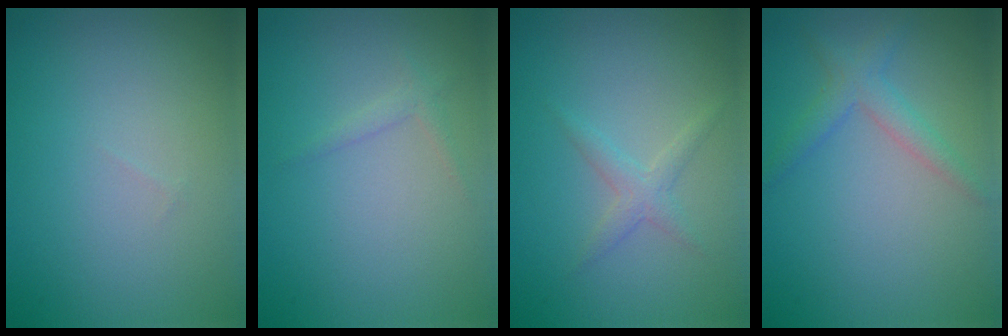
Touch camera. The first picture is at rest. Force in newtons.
{"total": 0.9, "press": 0.9, "slide": 0.1}
{"total": 1.5, "press": 1.5, "slide": 0.1}
{"total": 2.2, "press": 2.2, "slide": 0.1}